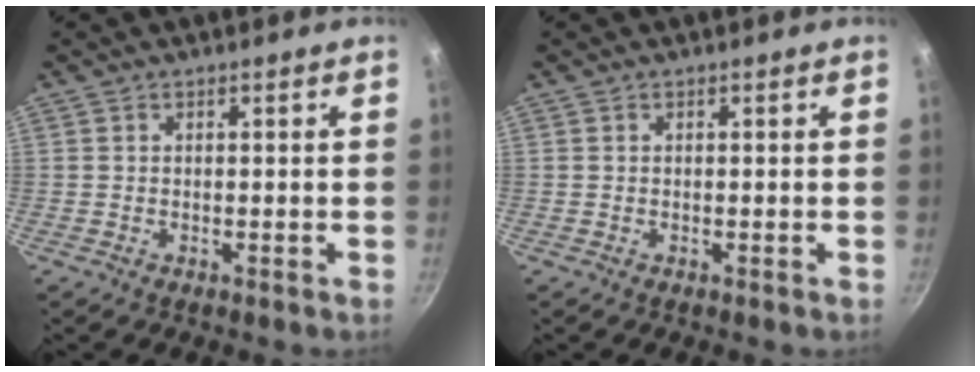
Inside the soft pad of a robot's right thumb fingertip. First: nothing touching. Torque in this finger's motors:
{"motor_torque": [0.00, 0.00, 0.02, 0.02, 0.01]}